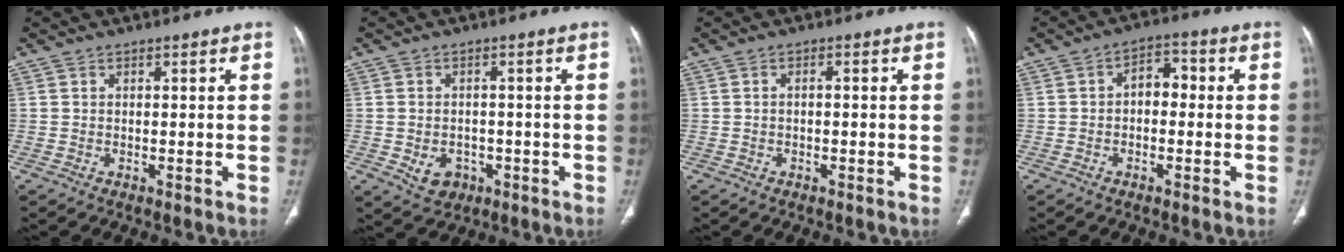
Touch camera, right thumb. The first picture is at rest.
{"total": 5.1, "force": [-1.6, 4.1, 2.5], "torque": [-0.028, 0.009, -0.011]}
{"total": 1.0, "force": [-0.2, 0.5, 0.8], "torque": [-0.017, 0.007, -0.004]}
{"total": 5.0, "force": [-0.5, 3.4, 3.6], "torque": [-0.029, 0.021, -0.020]}